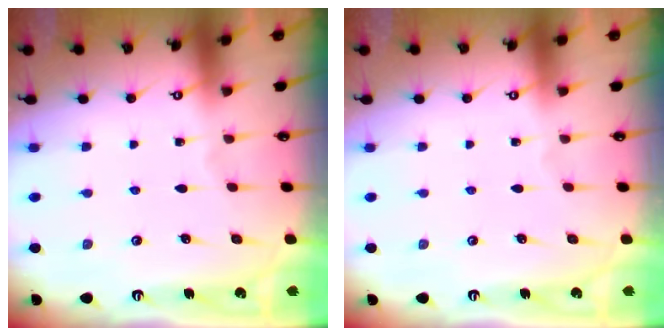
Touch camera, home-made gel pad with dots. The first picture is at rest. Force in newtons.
{"total": 0.0}